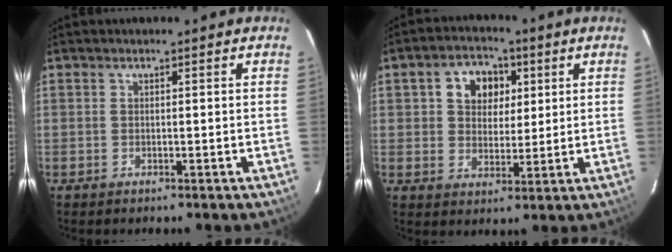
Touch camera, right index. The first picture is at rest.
{"total": 8.1, "force": [2.6, 6.3, 4.3], "torque": [-0.081, 0.023, 0.044]}